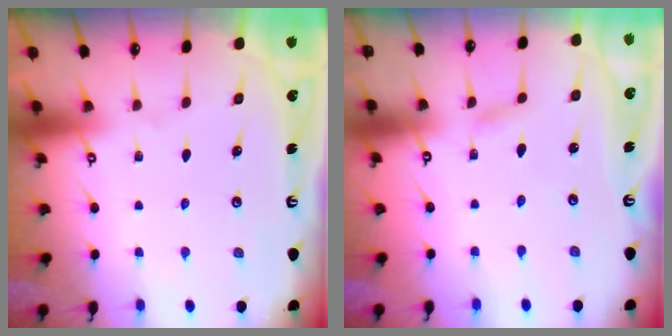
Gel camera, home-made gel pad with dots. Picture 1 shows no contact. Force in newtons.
{"total": 1.5, "press": 1.5, "slide": 0.1}